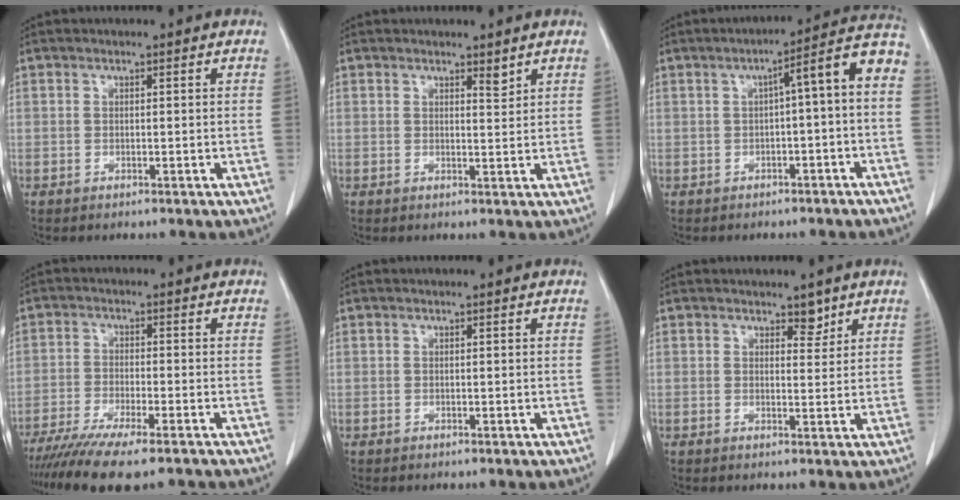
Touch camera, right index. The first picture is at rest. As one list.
[{"total": 1.4, "force": [1.2, 0.3, 0.7], "torque": [-0.013, -0.008, 0.020]}, {"total": 8.2, "force": [-0.5, 0.7, 8.2], "torque": [-0.104, 0.035, -0.013]}, {"total": 11.9, "force": [-9.5, 1.0, 7.1], "torque": [-0.111, -0.023, -0.151]}, {"total": 0.0}, {"total": 2.2, "force": [1.7, 1.1, 1.0], "torque": [-0.008, -0.005, 0.024]}]